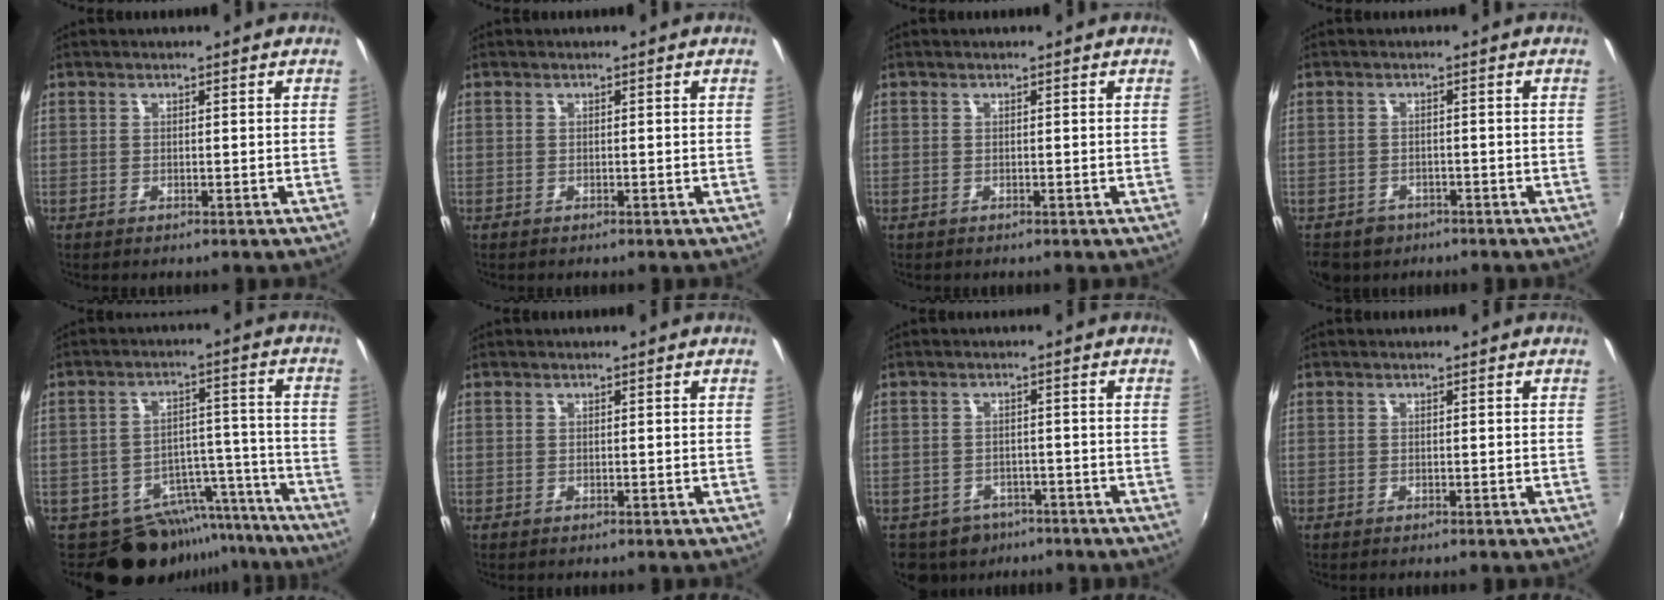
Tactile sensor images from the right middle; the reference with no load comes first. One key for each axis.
{"total": 0.0}
{"total": 0.0}
{"total": 6.1, "fx": -3.9, "fy": 4.3, "fz": 2.1, "tx": -0.059, "ty": -0.009, "tz": -0.055}
{"total": 12.6, "fx": -10.8, "fy": 6.0, "fz": 2.8, "tx": -0.037, "ty": 0.040, "tz": -0.140}
{"total": 0.0}
{"total": 6.4, "fx": -4.2, "fy": 4.7, "fz": 1.1, "tx": -0.040, "ty": 0.007, "tz": -0.057}
{"total": 0.5, "fx": -0.4, "fy": 0.3, "fz": 0.1, "tx": -0.003, "ty": 0.000, "tz": -0.009}